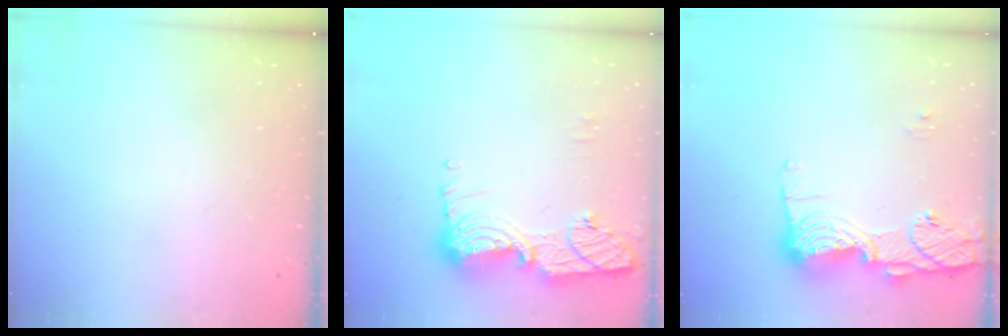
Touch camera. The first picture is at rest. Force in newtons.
{"total": 13.4, "press": 13.4, "slide": 1.3}
{"total": 14.2, "press": 14.2, "slide": 1.5}